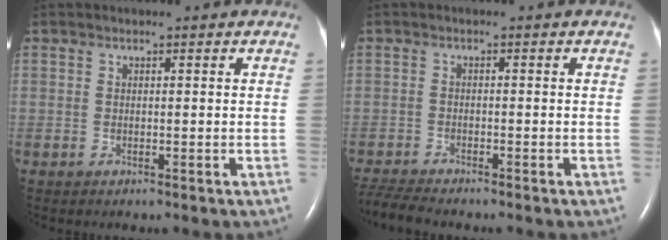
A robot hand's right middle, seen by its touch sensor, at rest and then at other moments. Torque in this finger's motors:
{"motor_torque": [0.38, -0.38, -0.03, 0.00]}